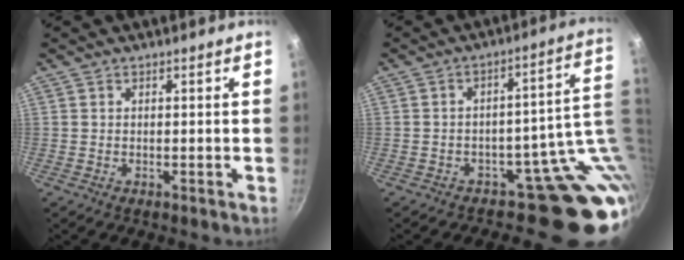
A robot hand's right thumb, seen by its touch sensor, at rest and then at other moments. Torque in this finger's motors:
{"motor_torque": [4.00, 1.01, 1.69, -1.08, 0.08]}